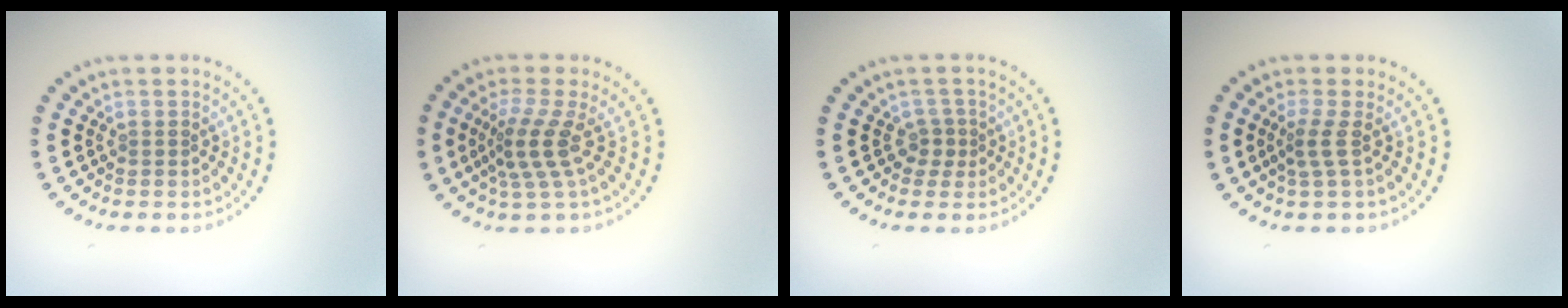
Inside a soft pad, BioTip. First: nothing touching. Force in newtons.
{"total": 3.4, "press": 2.4, "slide": 2.4}
{"total": 1.4, "press": 1.0, "slide": 0.9}
{"total": 1.8, "press": 1.2, "slide": 1.3}